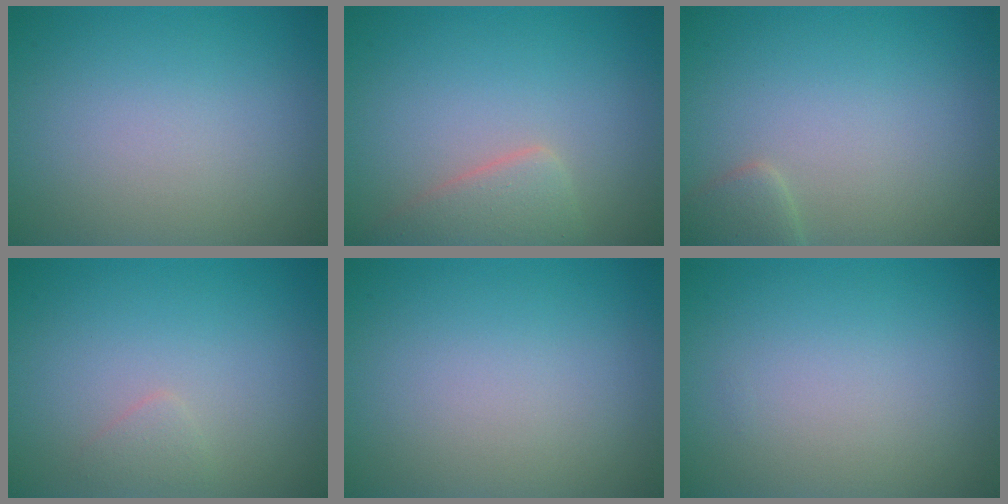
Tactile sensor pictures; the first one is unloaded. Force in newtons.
{"total": 2.8, "press": 2.8, "slide": 0.3}
{"total": 1.7, "press": 1.7, "slide": 0.1}
{"total": 0.9, "press": 0.9, "slide": 0.1}
{"total": 0.0}
{"total": 0.0}